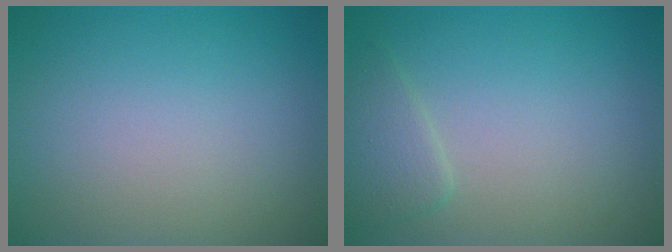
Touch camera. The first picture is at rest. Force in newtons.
{"total": 1.9, "press": 1.9, "slide": 0.1}